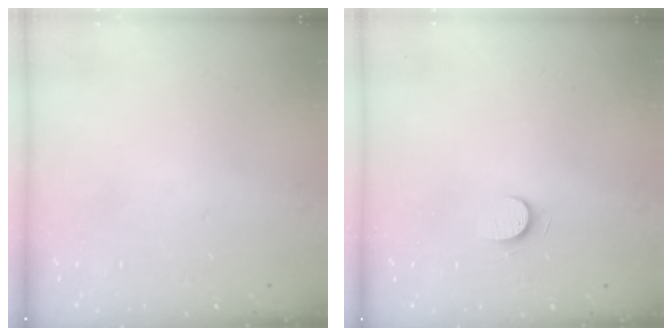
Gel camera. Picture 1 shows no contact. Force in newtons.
{"total": 5.2, "press": 5.2, "slide": 0.6}